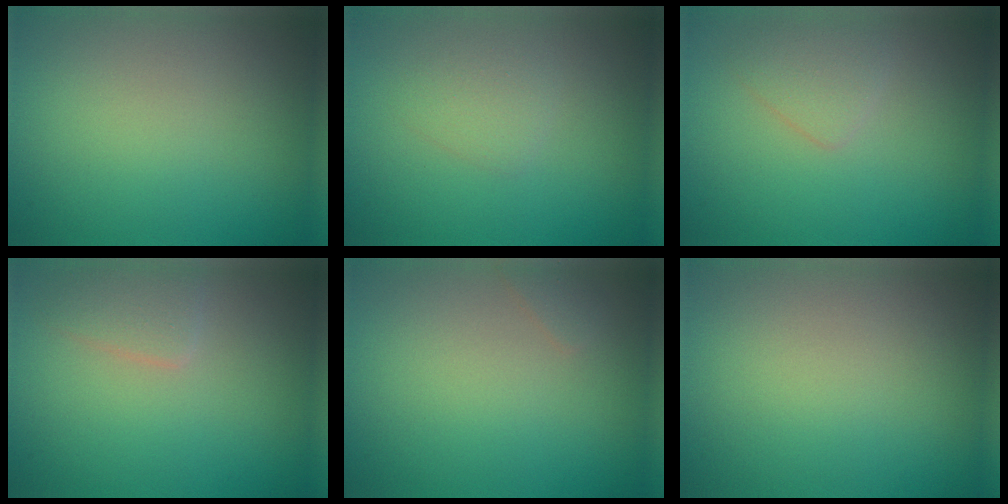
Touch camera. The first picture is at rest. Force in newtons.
{"total": 1.4, "press": 1.4, "slide": 0.1}
{"total": 1.6, "press": 1.6, "slide": 0.1}
{"total": 1.7, "press": 1.7, "slide": 0.1}
{"total": 0.6, "press": 0.6, "slide": 0.1}
{"total": 0.0}